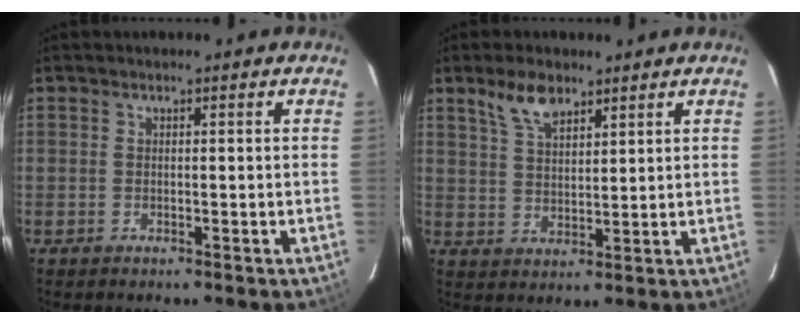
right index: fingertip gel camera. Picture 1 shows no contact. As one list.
[{"total": 6.4, "force": [4.4, 2.8, 3.6], "torque": [-0.065, 0.008, 0.087]}]